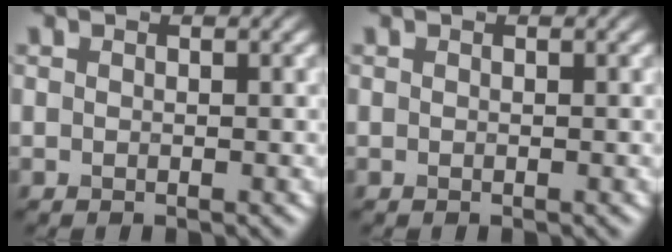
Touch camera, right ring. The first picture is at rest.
{"total": 0.0}